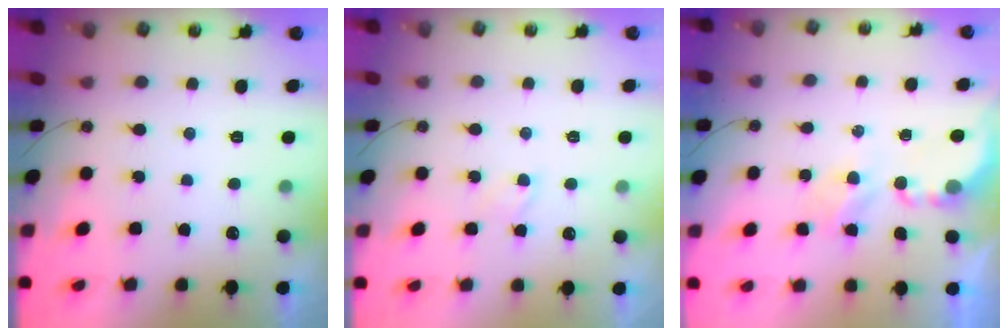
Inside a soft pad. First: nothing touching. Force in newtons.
{"total": 2.7, "press": 2.7, "slide": 0.4}
{"total": 3.8, "press": 3.8, "slide": 0.2}